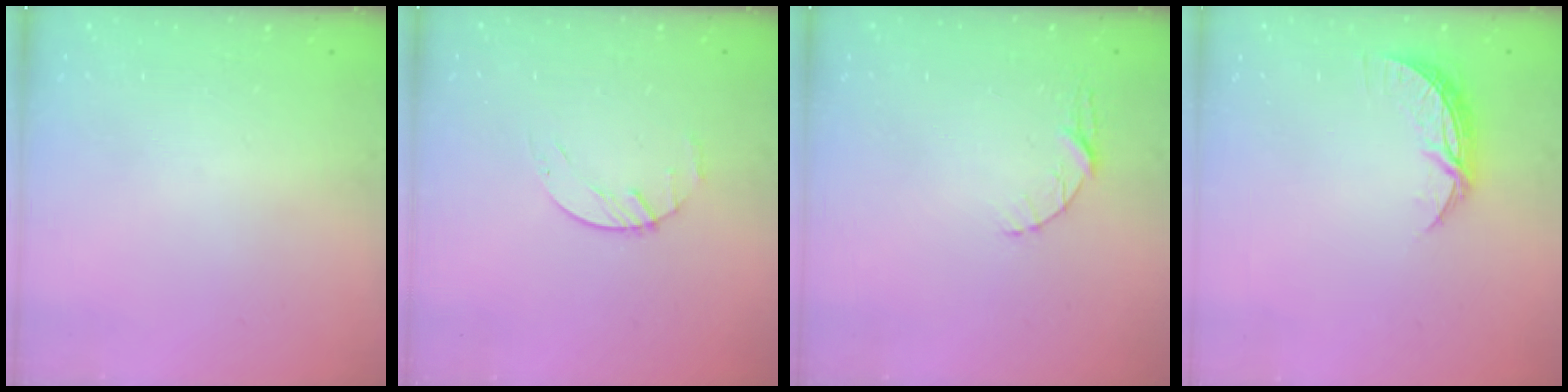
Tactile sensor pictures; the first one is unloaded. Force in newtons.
{"total": 2.2, "press": 2.2, "slide": 0.4}
{"total": 3.4, "press": 3.3, "slide": 0.5}
{"total": 7.2, "press": 7.2, "slide": 0.4}